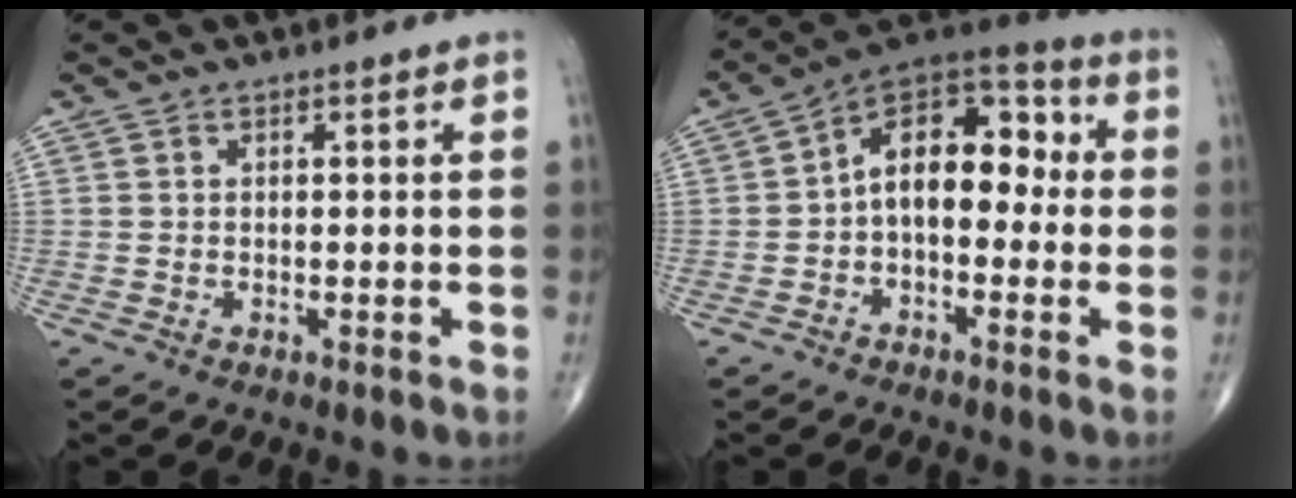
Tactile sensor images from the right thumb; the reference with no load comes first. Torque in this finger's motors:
{"motor_torque": [0.40, 0.51, 0.23, -0.02, 0.14]}